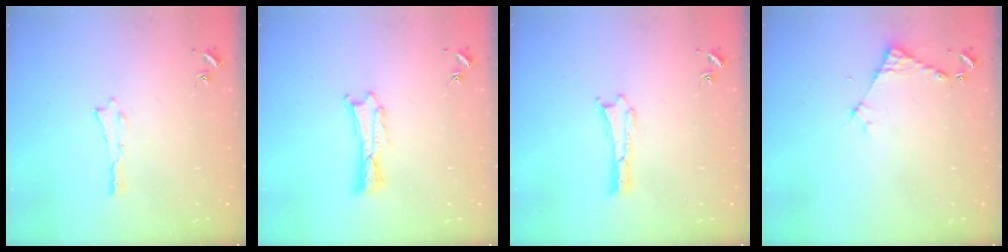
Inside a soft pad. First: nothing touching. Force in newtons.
{"total": 0.6, "press": 0.6, "slide": 0.2}
{"total": 0.0}
{"total": 3.9, "press": 3.9, "slide": 0.3}